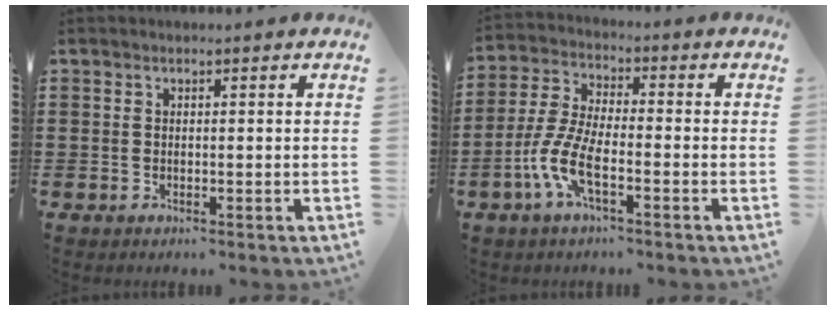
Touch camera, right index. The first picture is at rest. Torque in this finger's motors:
{"motor_torque": [2.14, 0.00, 0.30, 0.21]}